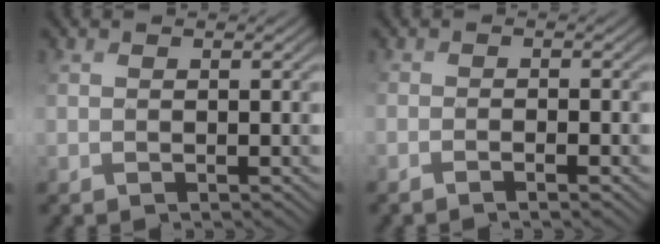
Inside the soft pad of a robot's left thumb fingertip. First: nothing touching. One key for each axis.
{"total": 2.0, "fx": -1.6, "fy": 0.2, "fz": 1.3, "tx": -0.016, "ty": 0.006, "tz": -0.036}